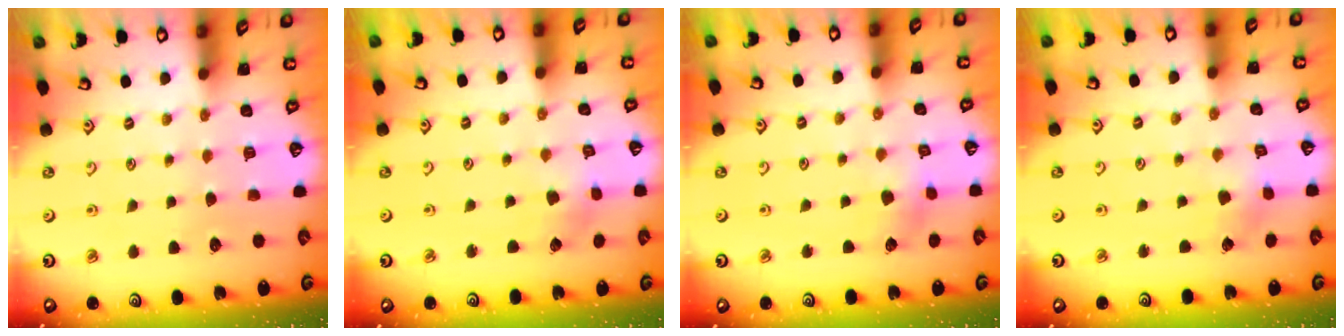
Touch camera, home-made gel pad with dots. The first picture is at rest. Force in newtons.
{"total": 2.6, "press": 2.6, "slide": 0.4}
{"total": 3.4, "press": 3.4, "slide": 0.6}
{"total": 1.8, "press": 1.8, "slide": 0.3}